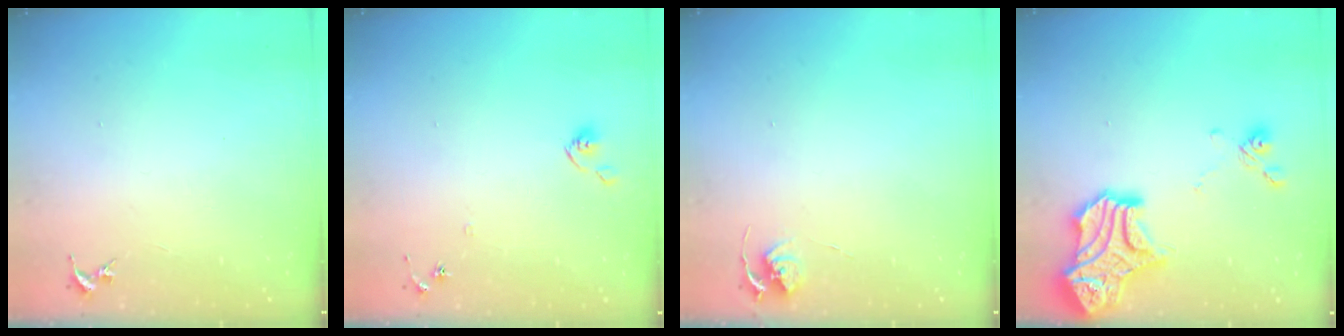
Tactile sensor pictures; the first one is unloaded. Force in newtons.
{"total": 6.1, "press": 6.1, "slide": 0.5}
{"total": 5.3, "press": 5.2, "slide": 0.6}
{"total": 17.9, "press": 17.9, "slide": 0.7}